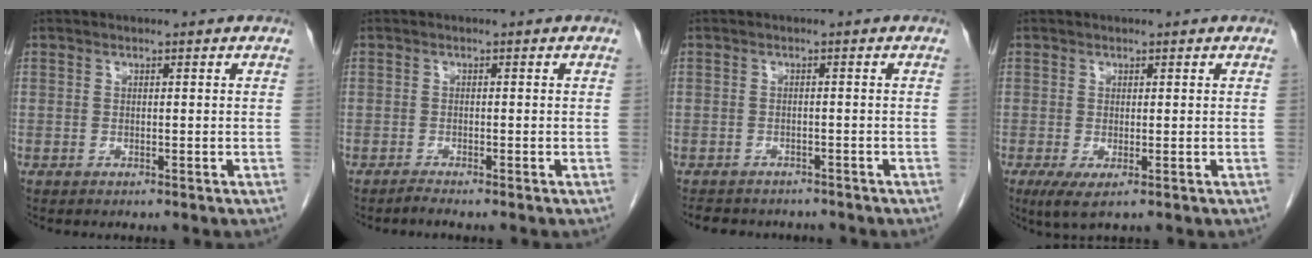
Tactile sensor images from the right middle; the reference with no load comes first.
{"total": 0.9, "force": [-0.8, -0.3, 0.2], "torque": [-0.005, -0.001, -0.017]}
{"total": 7.0, "force": [-6.2, 2.7, 1.8], "torque": [-0.033, -0.001, -0.078]}
{"total": 2.9, "force": [-1.1, 0.6, 2.6], "torque": [-0.049, -0.011, -0.013]}